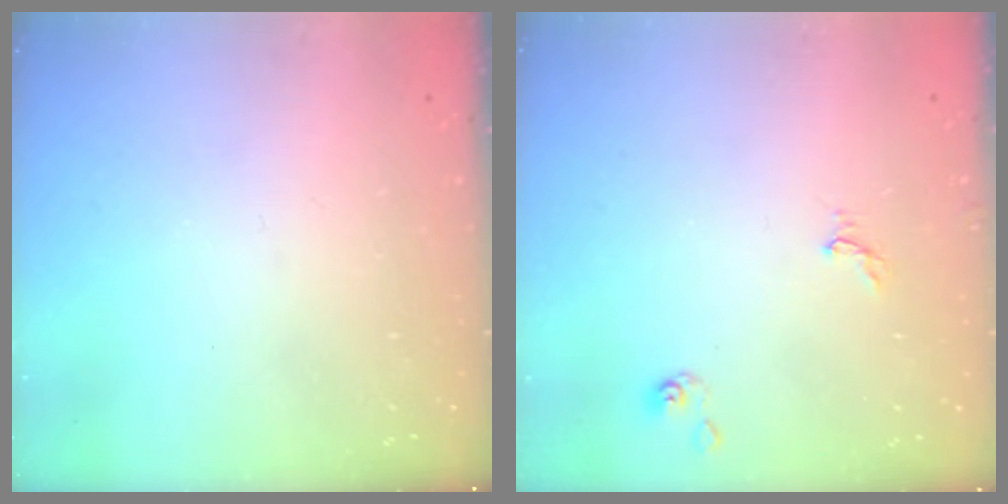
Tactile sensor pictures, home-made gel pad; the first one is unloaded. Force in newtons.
{"total": 3.8, "press": 3.7, "slide": 0.4}